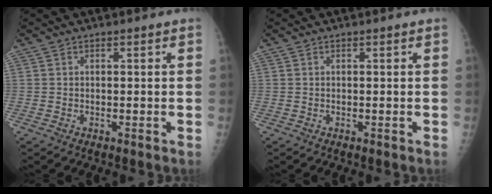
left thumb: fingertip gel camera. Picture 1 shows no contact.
{"total": 0.0}